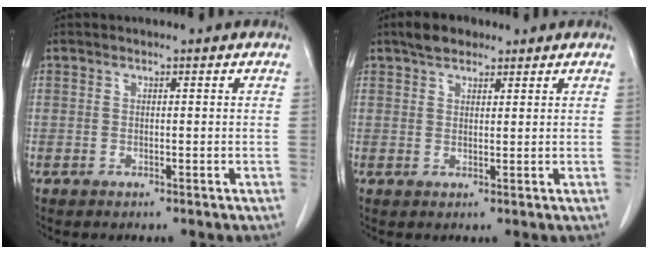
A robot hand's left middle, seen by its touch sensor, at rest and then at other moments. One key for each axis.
{"total": 3.7, "fx": 2.8, "fy": 1.8, "fz": 1.7, "tx": -0.035, "ty": 0.012, "tz": 0.048}